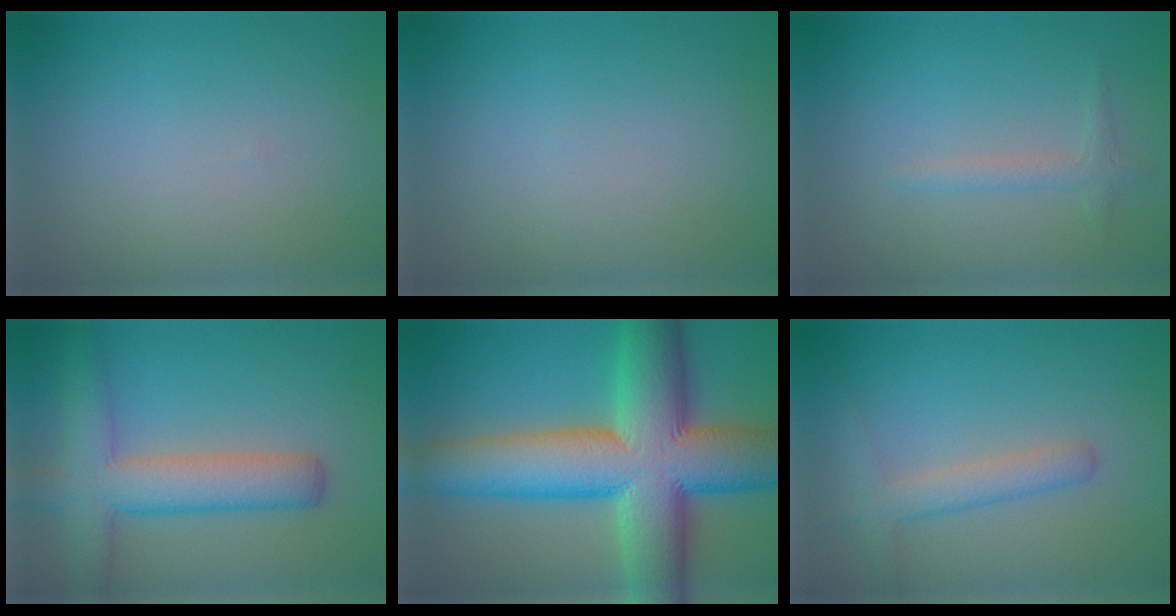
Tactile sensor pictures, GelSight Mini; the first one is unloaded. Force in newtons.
{"total": 0.0}
{"total": 1.3, "press": 1.3, "slide": 0.0}
{"total": 6.5, "press": 6.5, "slide": 0.3}
{"total": 15.8, "press": 15.8, "slide": 0.3}
{"total": 2.7, "press": 2.7, "slide": 0.1}